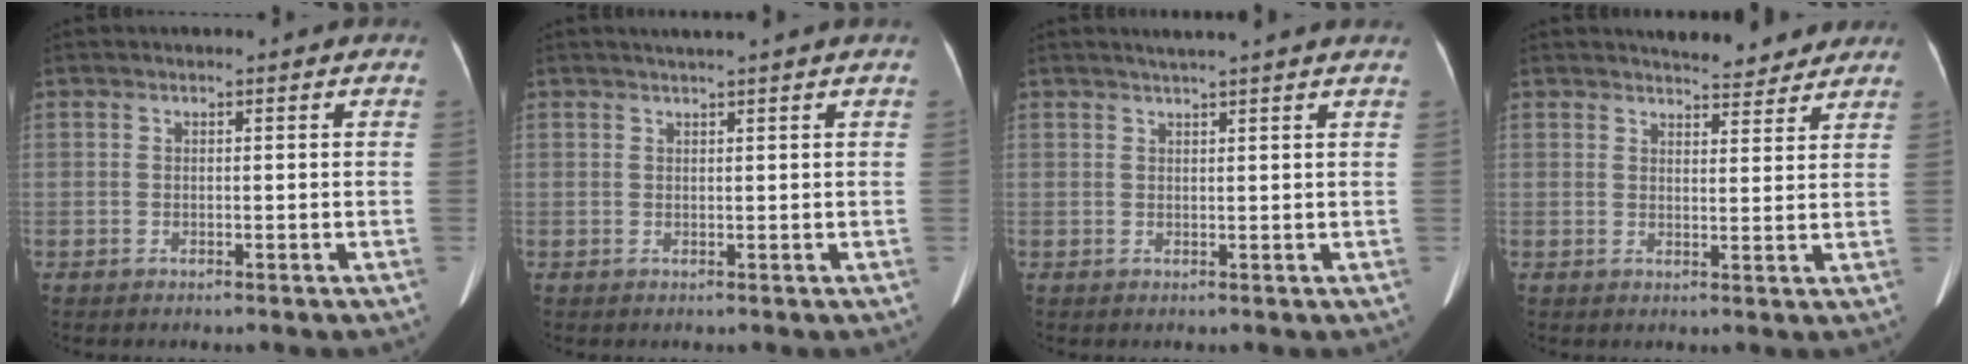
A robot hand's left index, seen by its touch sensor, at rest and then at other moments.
{"total": 2.0, "force": [1.7, -0.6, 0.9], "torque": [-0.008, 0.010, 0.033]}
{"total": 5.0, "force": [4.2, -0.8, 2.5], "torque": [-0.035, 0.019, 0.053]}
{"total": 6.0, "force": [5.7, 1.3, 1.3], "torque": [-0.018, 0.000, 0.068]}